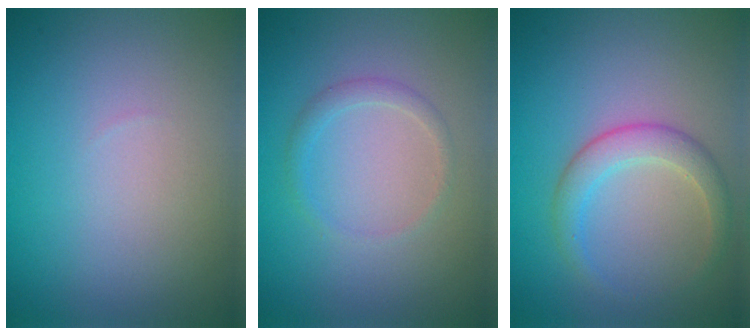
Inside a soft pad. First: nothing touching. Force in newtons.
{"total": 1.3, "press": 1.3, "slide": 0.1}
{"total": 2.7, "press": 2.7, "slide": 0.2}